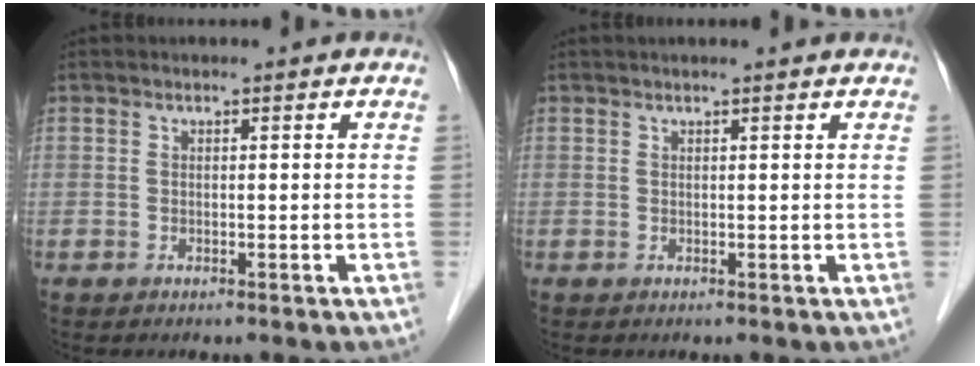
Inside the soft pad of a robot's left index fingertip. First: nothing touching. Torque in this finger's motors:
{"motor_torque": [0.13, -0.34, 0.02, 0.03]}